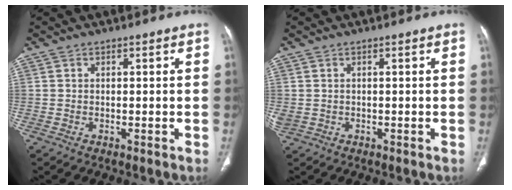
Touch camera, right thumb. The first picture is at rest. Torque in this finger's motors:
{"motor_torque": [-0.29, 1.10, 1.10, -0.12, 0.36]}